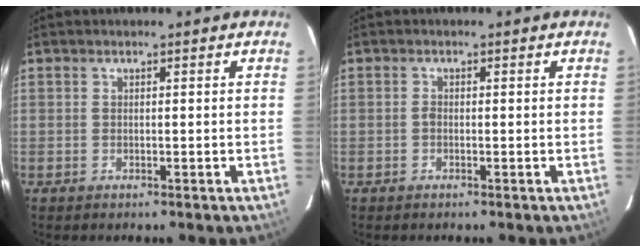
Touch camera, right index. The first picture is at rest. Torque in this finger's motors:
{"motor_torque": [0.11, -0.16, 0.06, 0.02]}